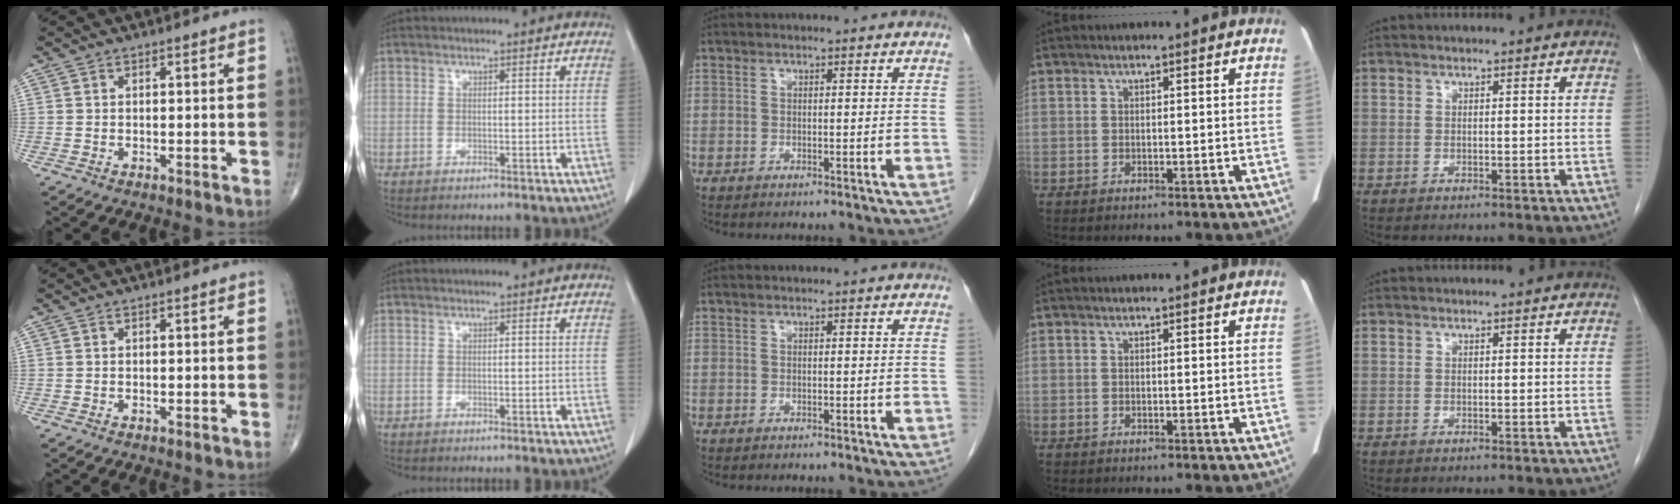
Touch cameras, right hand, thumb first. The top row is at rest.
{}